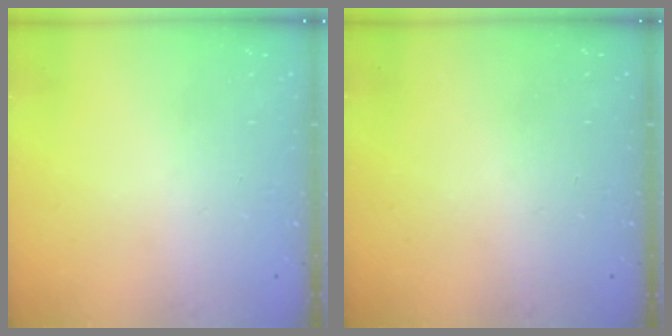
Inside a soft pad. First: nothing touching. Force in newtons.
{"total": 0.0}